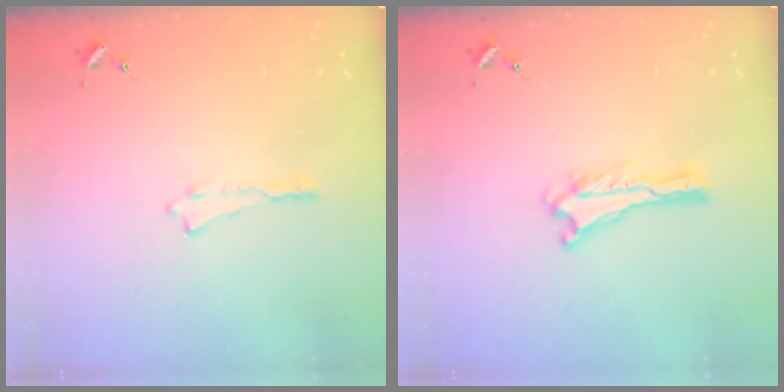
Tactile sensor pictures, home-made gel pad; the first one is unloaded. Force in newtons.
{"total": 0.0}